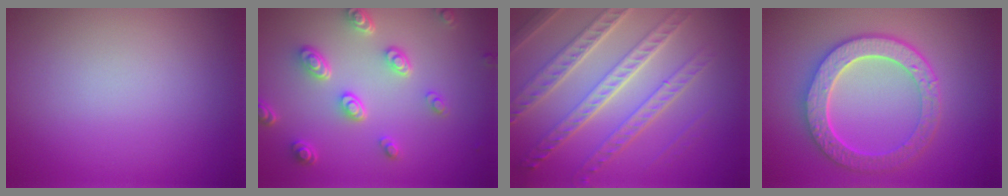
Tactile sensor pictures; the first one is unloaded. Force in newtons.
{"total": 4.5, "press": 3.4, "slide": 3.0}
{"total": 7.6, "press": 5.4, "slide": 5.3}
{"total": 6.3, "press": 5.0, "slide": 3.7}